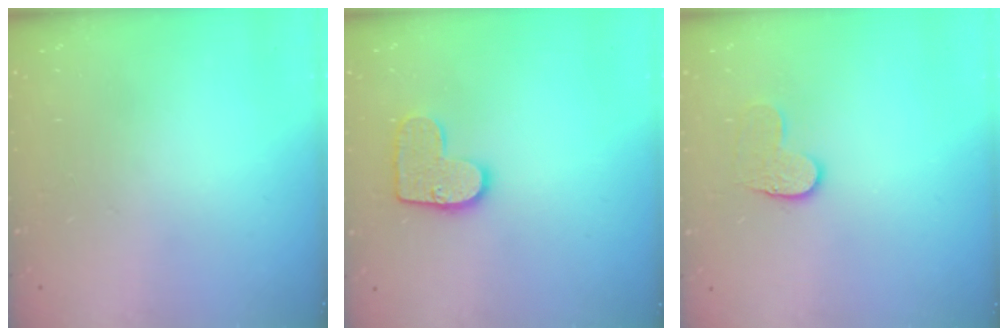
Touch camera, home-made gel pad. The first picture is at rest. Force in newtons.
{"total": 10.7, "press": 10.7, "slide": 0.6}
{"total": 6.9, "press": 6.8, "slide": 0.6}